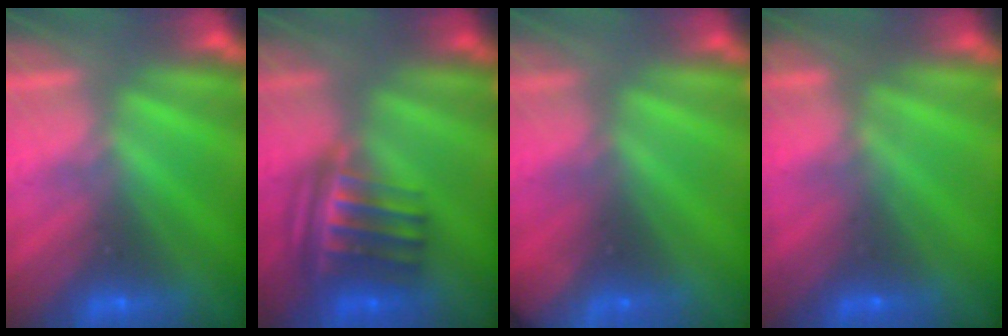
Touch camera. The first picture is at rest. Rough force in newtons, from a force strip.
{"total": 8.6}
{"total": 7.0}
{"total": 7.7}